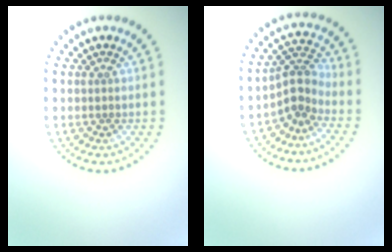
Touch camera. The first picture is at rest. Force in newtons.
{"total": 2.8, "press": 2.0, "slide": 2.0}